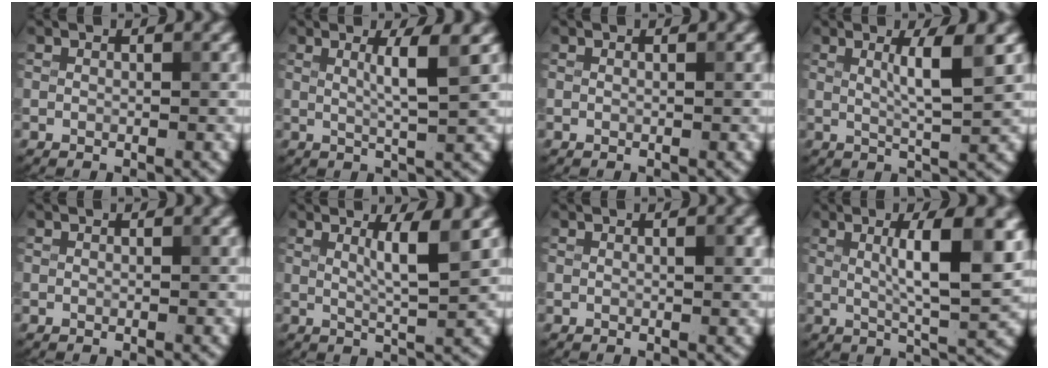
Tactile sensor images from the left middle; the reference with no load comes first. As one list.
[{"total": 3.3, "force": [1.0, 0.4, 3.1], "torque": [-0.045, 0.000, 0.016]}, {"total": 0.0}, {"total": 4.0, "force": [1.2, 0.5, 3.7], "torque": [-0.057, -0.002, 0.020]}, {"total": 0.0}, {"total": 3.5, "force": [1.3, 0.5, 3.2], "torque": [-0.048, -0.004, 0.022]}, {"total": 1.2, "force": [0.3, 0.2, 1.1], "torque": [-0.016, 0.001, 0.005]}, {"total": 7.9, "force": [1.7, 1.7, 7.5], "torque": [-0.104, 0.002, 0.030]}]